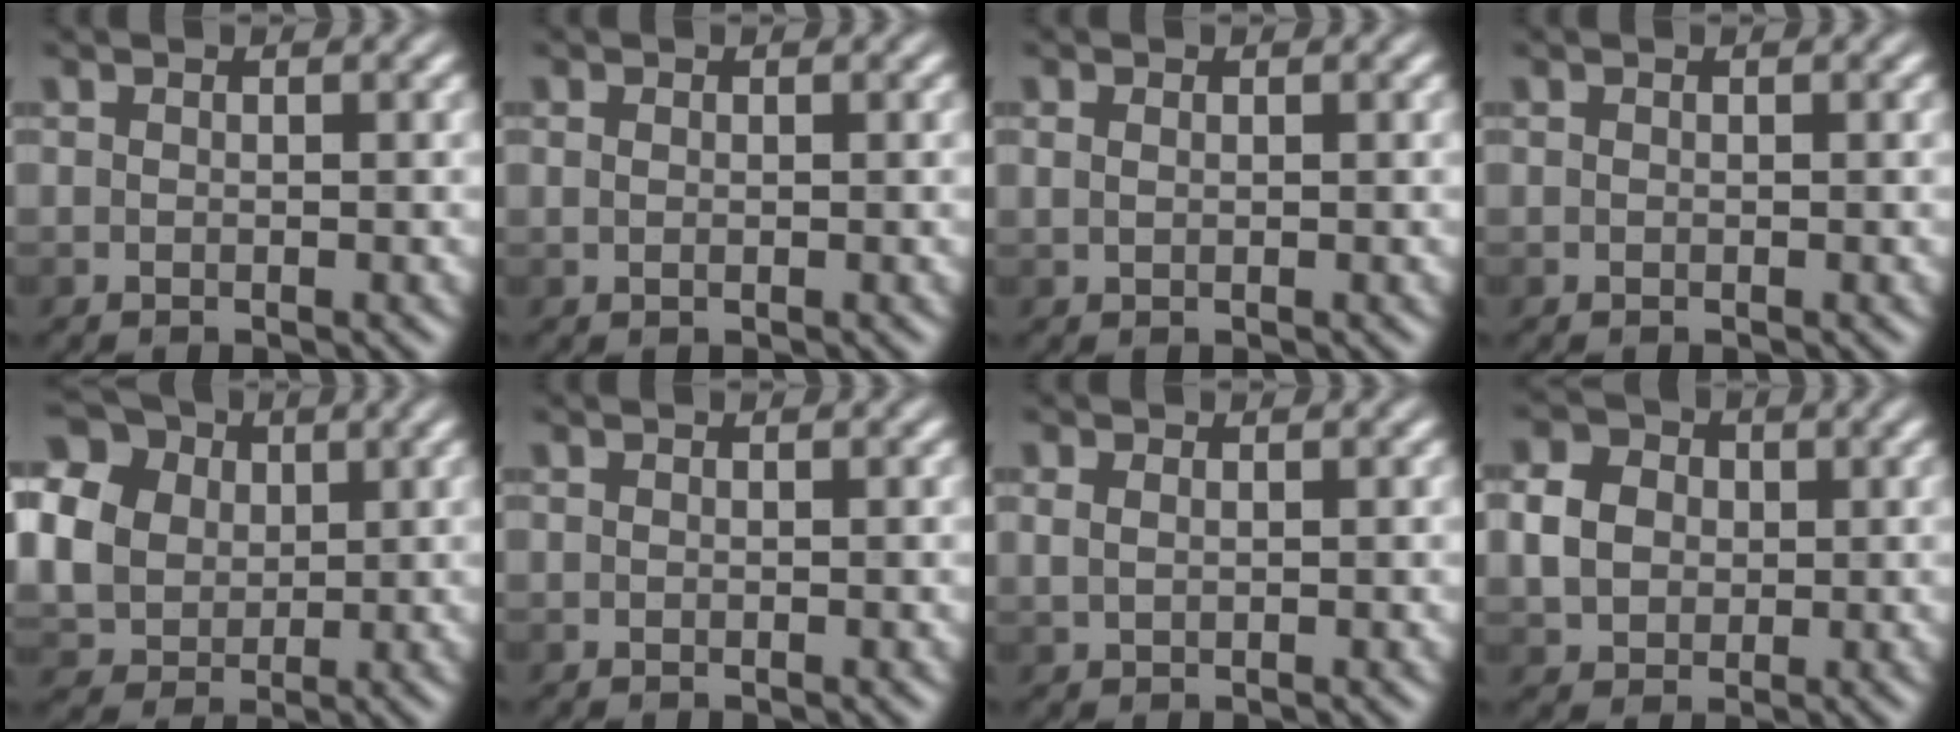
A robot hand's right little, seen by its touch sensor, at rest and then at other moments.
{"total": 0.5, "force": [0.1, 0.4, 0.4], "torque": [-0.008, -0.001, 0.003]}
{"total": 0.8, "force": [0.3, 0.5, 0.5], "torque": [-0.011, -0.002, 0.007]}
{"total": 0.0}
{"total": 13.3, "force": [3.6, 11.2, 6.3], "torque": [-0.163, 0.016, 0.056]}
{"total": 0.0}
{"total": 1.3, "force": [0.5, 0.9, 0.8], "torque": [-0.017, -0.002, 0.014]}
{"total": 4.1, "force": [0.2, 3.5, 2.1], "torque": [-0.042, 0.006, 0.004]}